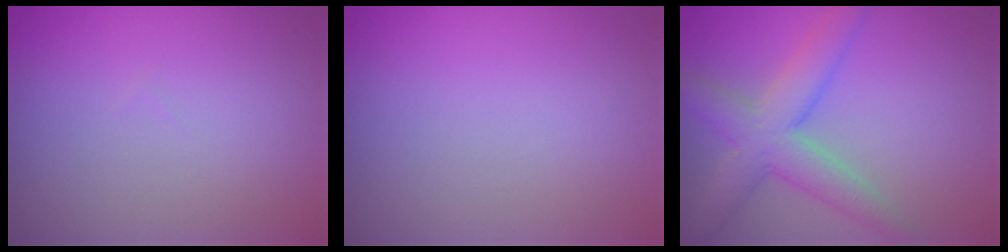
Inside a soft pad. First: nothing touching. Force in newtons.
{"total": 0.0}
{"total": 5.5, "press": 5.4, "slide": 0.3}